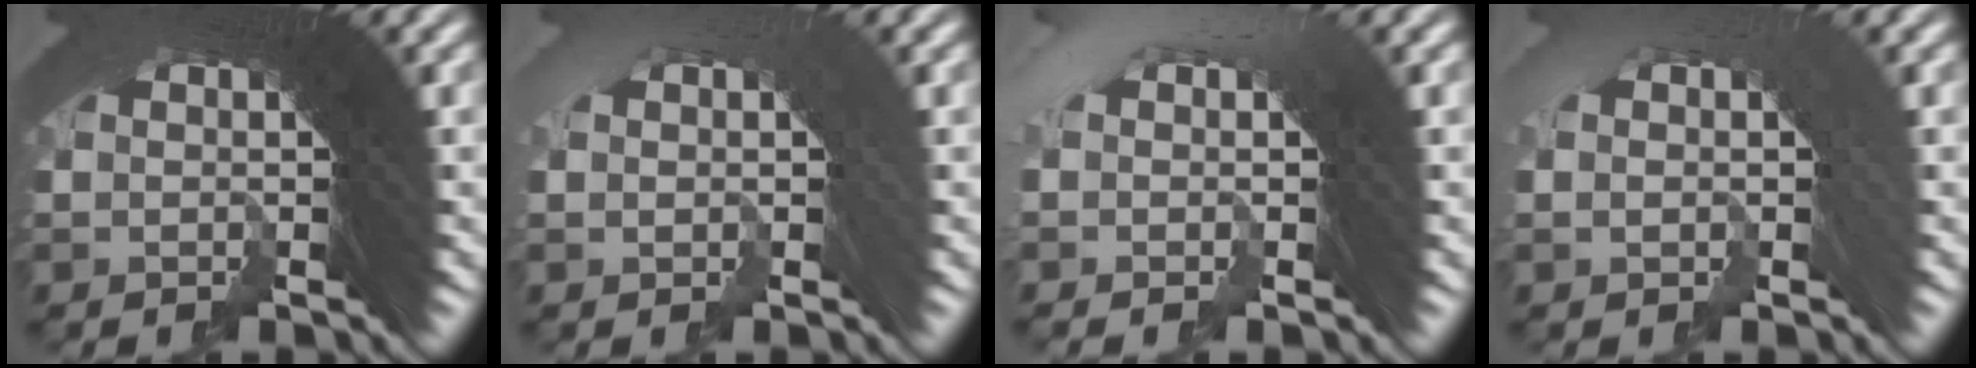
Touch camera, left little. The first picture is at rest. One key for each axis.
{"total": 0.6, "fx": -0.4, "fy": 0.2, "fz": 0.4, "tx": 0.015, "ty": 0.017, "tz": -0.009}
{"total": 1.0, "fx": -0.4, "fy": 0.2, "fz": 0.9, "tx": 0.000, "ty": 0.026, "tz": -0.015}
{"total": 0.9, "fx": -0.4, "fy": 0.3, "fz": 0.7, "tx": 0.010, "ty": 0.017, "tz": -0.012}